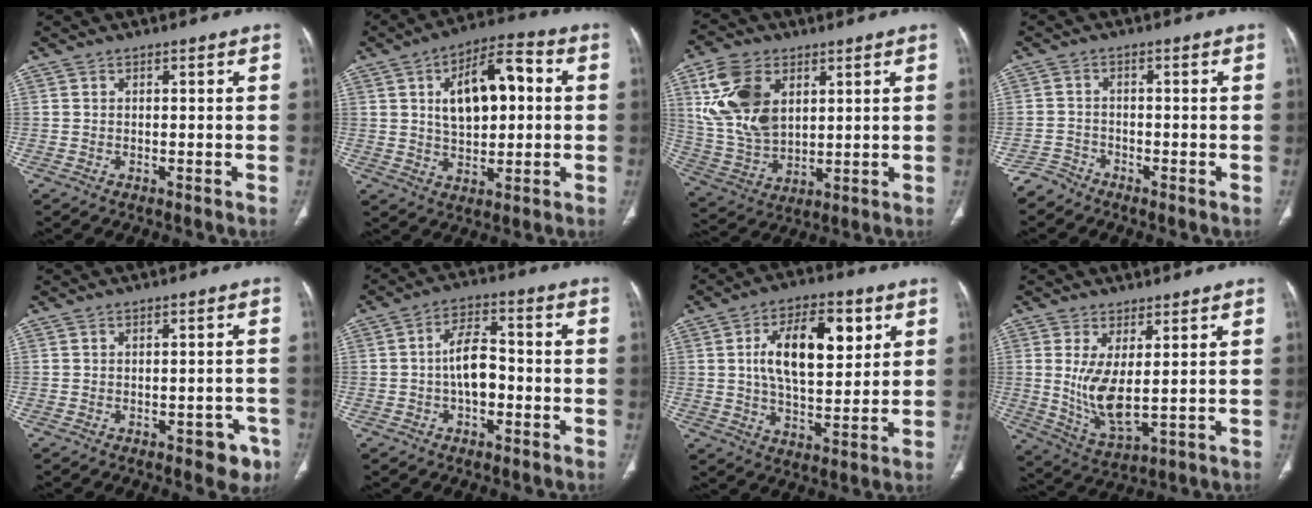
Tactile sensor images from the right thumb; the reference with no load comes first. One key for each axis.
{"total": 14.2, "fx": 2.6, "fy": 7.4, "fz": 11.8, "tx": -0.167, "ty": 0.017, "tz": 0.038}
{"total": 15.4, "fx": 5.2, "fy": 9.9, "fz": 10.6, "tx": -0.197, "ty": -0.015, "tz": 0.115}
{"total": 2.6, "fx": -2.4, "fy": 0.8, "fz": -0.5, "tx": 0.016, "ty": -0.003, "tz": -0.054}
{"total": 5.2, "fx": -2.8, "fy": 2.7, "fz": 3.5, "tx": -0.018, "ty": 0.013, "tz": -0.029}
{"total": 7.7, "fx": -1.5, "fy": 4.6, "fz": 6.0, "tx": -0.091, "ty": 0.031, "tz": -0.033}
{"total": 15.4, "fx": 4.3, "fy": 7.7, "fz": 12.7, "tx": -0.183, "ty": -0.007, "tz": 0.072}
{"total": 9.1, "fx": 1.0, "fy": 3.5, "fz": 8.3, "tx": -0.170, "ty": -0.026, "tz": 0.035}